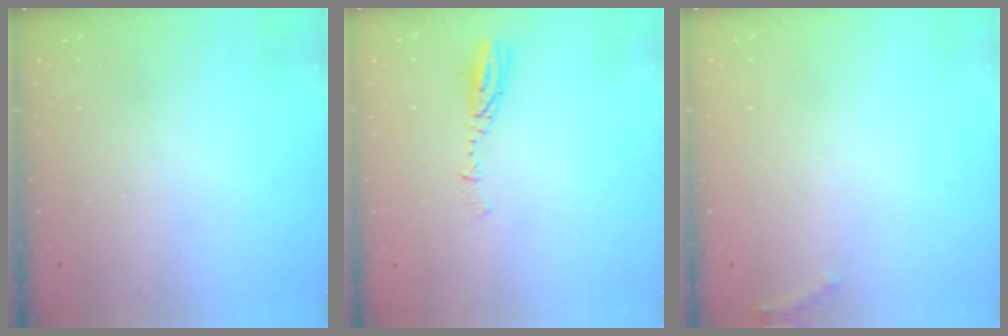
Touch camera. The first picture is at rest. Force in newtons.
{"total": 4.0, "press": 3.9, "slide": 0.2}
{"total": 5.1, "press": 4.8, "slide": 1.8}